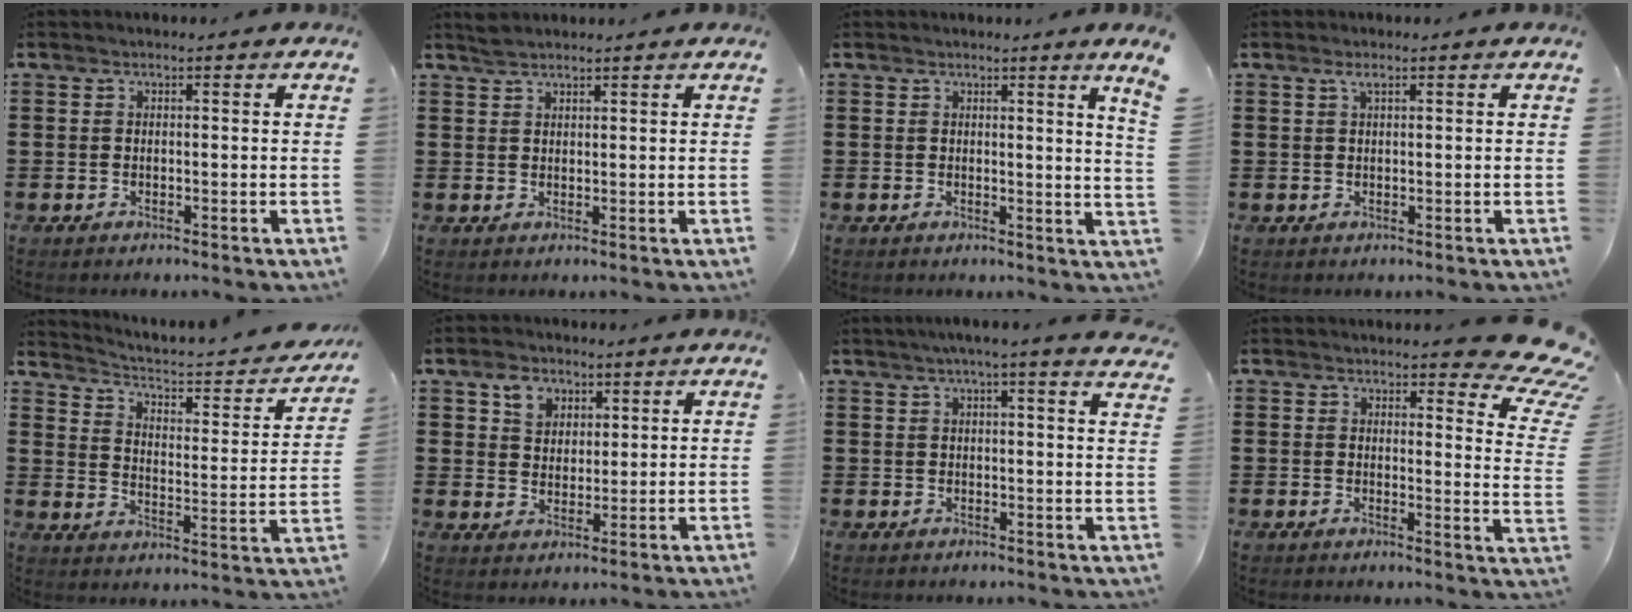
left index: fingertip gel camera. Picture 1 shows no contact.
{"total": 1.9, "force": [1.8, 0.4, 0.4], "torque": [-0.011, 0.002, 0.034]}
{"total": 2.4, "force": [1.8, -1.2, 1.1], "torque": [-0.024, -0.014, 0.032]}
{"total": 1.3, "force": [0.7, 0.3, 1.1], "torque": [-0.024, 0.003, 0.012]}
{"total": 3.2, "force": [2.4, 0.9, 1.9], "torque": [-0.054, -0.023, 0.030]}
{"total": 4.8, "force": [3.0, 3.3, 1.6], "torque": [-0.029, 0.007, 0.053]}
{"total": 3.7, "force": [3.0, -0.6, 2.0], "torque": [-0.047, -0.007, 0.052]}
{"total": 7.1, "force": [5.9, 1.2, 3.8], "torque": [-0.056, -0.035, 0.101]}